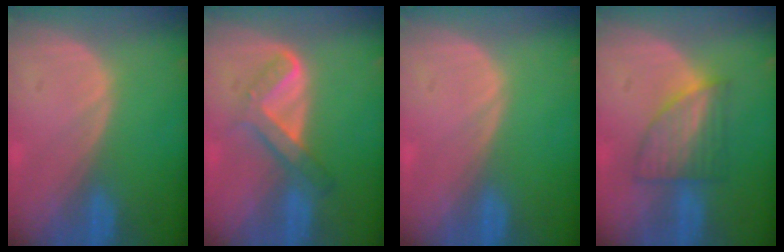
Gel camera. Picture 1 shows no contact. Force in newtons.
{"total": 5.2, "press": 5.1, "slide": 1.4}
{"total": 0.0}
{"total": 6.2, "press": 6.0, "slide": 1.5}